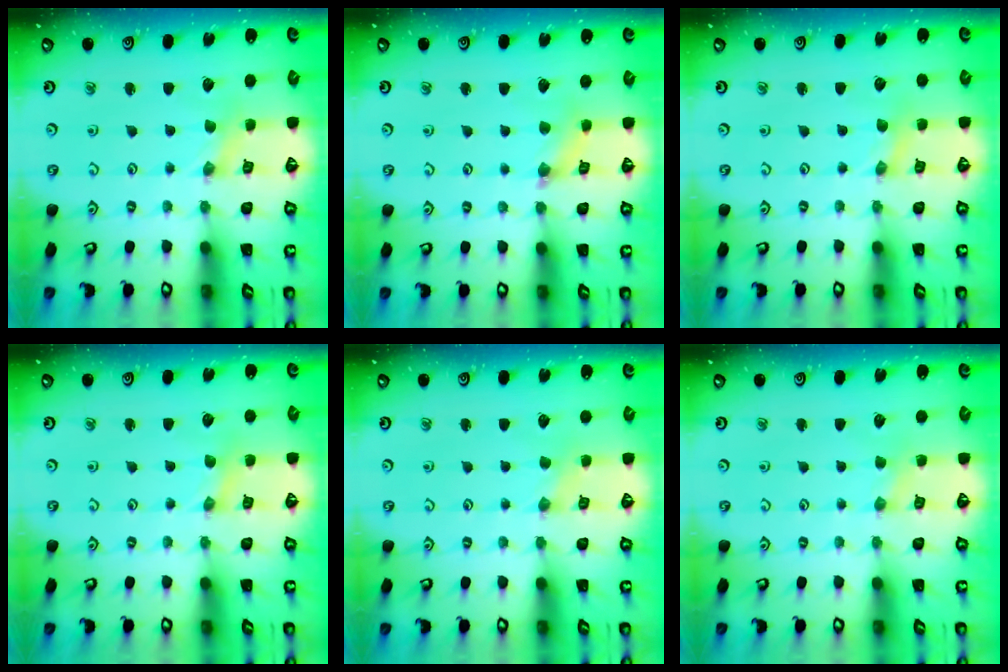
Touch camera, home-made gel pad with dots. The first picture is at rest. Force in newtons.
{"total": 2.9, "press": 2.9, "slide": 0.3}
{"total": 0.7, "press": 0.7, "slide": 0.1}
{"total": 0.6, "press": 0.6, "slide": 0.1}
{"total": 0.0}
{"total": 1.5, "press": 1.5, "slide": 0.3}